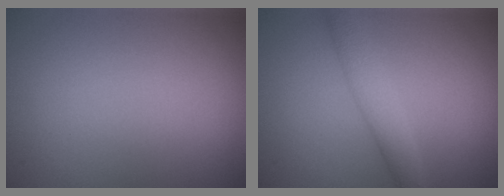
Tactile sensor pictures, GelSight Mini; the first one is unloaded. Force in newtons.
{"total": 2.8, "press": 2.8, "slide": 0.2}